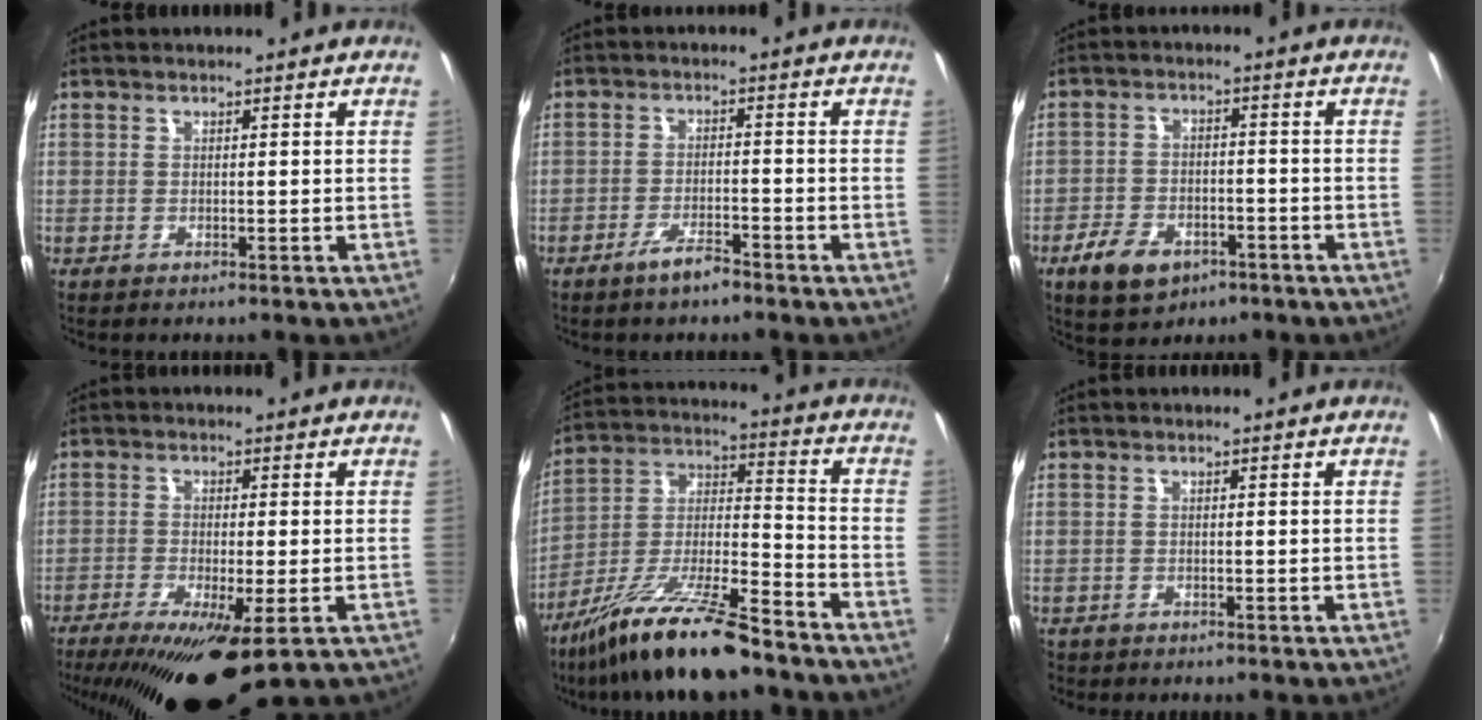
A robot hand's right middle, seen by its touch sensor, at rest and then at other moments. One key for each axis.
{"total": 4.2, "fx": -3.3, "fy": 0.9, "fz": 2.4, "tx": -0.059, "ty": -0.001, "tz": -0.058}
{"total": 9.8, "fx": -5.6, "fy": 6.0, "fz": 5.4, "tx": -0.134, "ty": -0.004, "tz": -0.084}
{"total": 13.3, "fx": -8.0, "fy": 2.9, "fz": 10.3, "tx": -0.207, "ty": -0.047, "tz": -0.129}
{"total": 17.8, "fx": -13.3, "fy": 3.2, "fz": 11.3, "tx": -0.218, "ty": -0.007, "tz": -0.238}
{"total": 1.1, "fx": -0.8, "fy": 0.8, "fz": 0.1, "tx": -0.008, "ty": -0.002, "tz": -0.015}